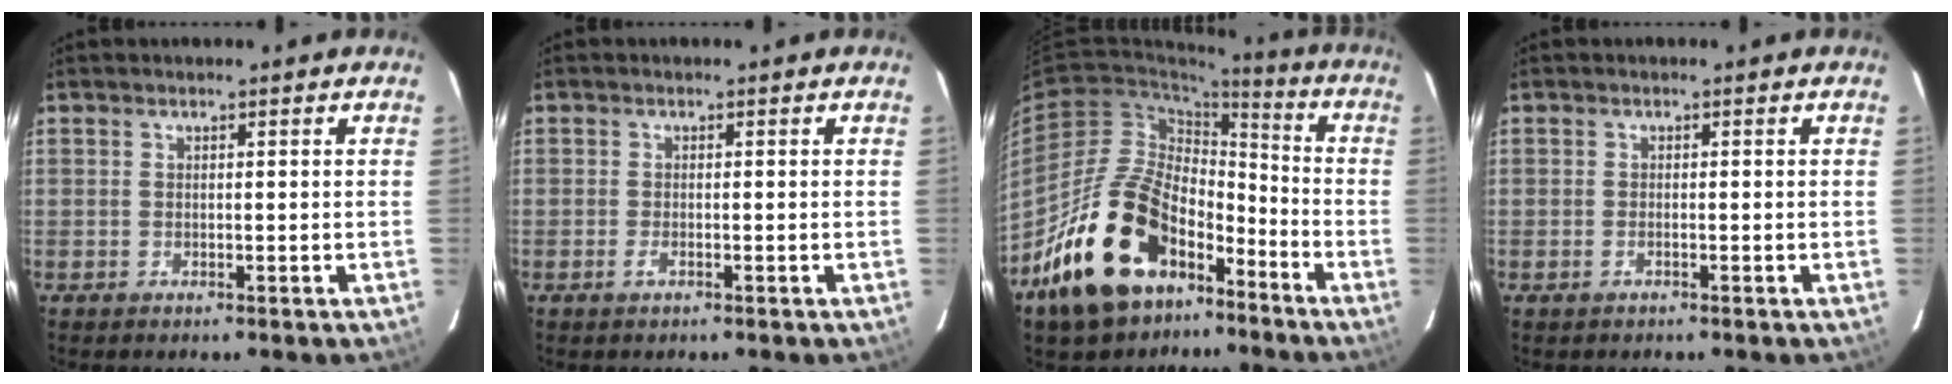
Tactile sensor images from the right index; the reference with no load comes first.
{"total": 1.4, "force": [-0.6, 0.4, 1.2], "torque": [-0.025, -0.002, -0.011]}
{"total": 22.5, "force": [-13.4, 12.9, 12.7], "torque": [-0.249, 0.019, -0.210]}
{"total": 0.9, "force": [-0.6, 0.4, 0.6], "torque": [-0.012, 0.000, -0.011]}